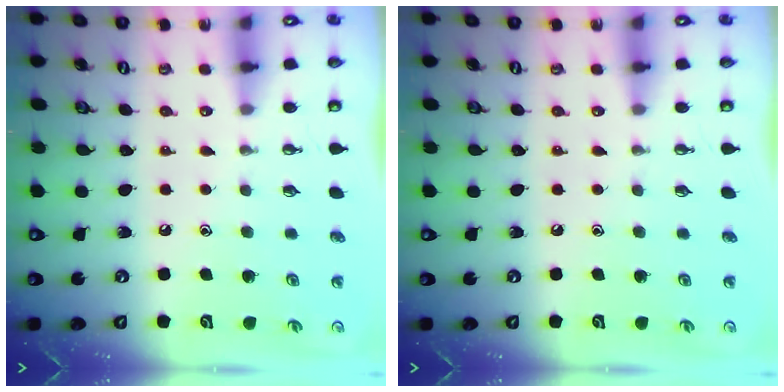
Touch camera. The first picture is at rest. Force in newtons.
{"total": 0.0}